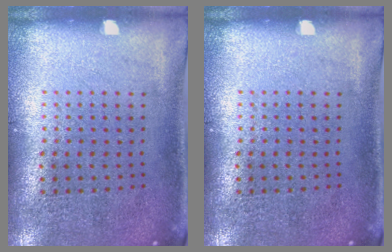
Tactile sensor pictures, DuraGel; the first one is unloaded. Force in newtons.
{"total": 0.0}